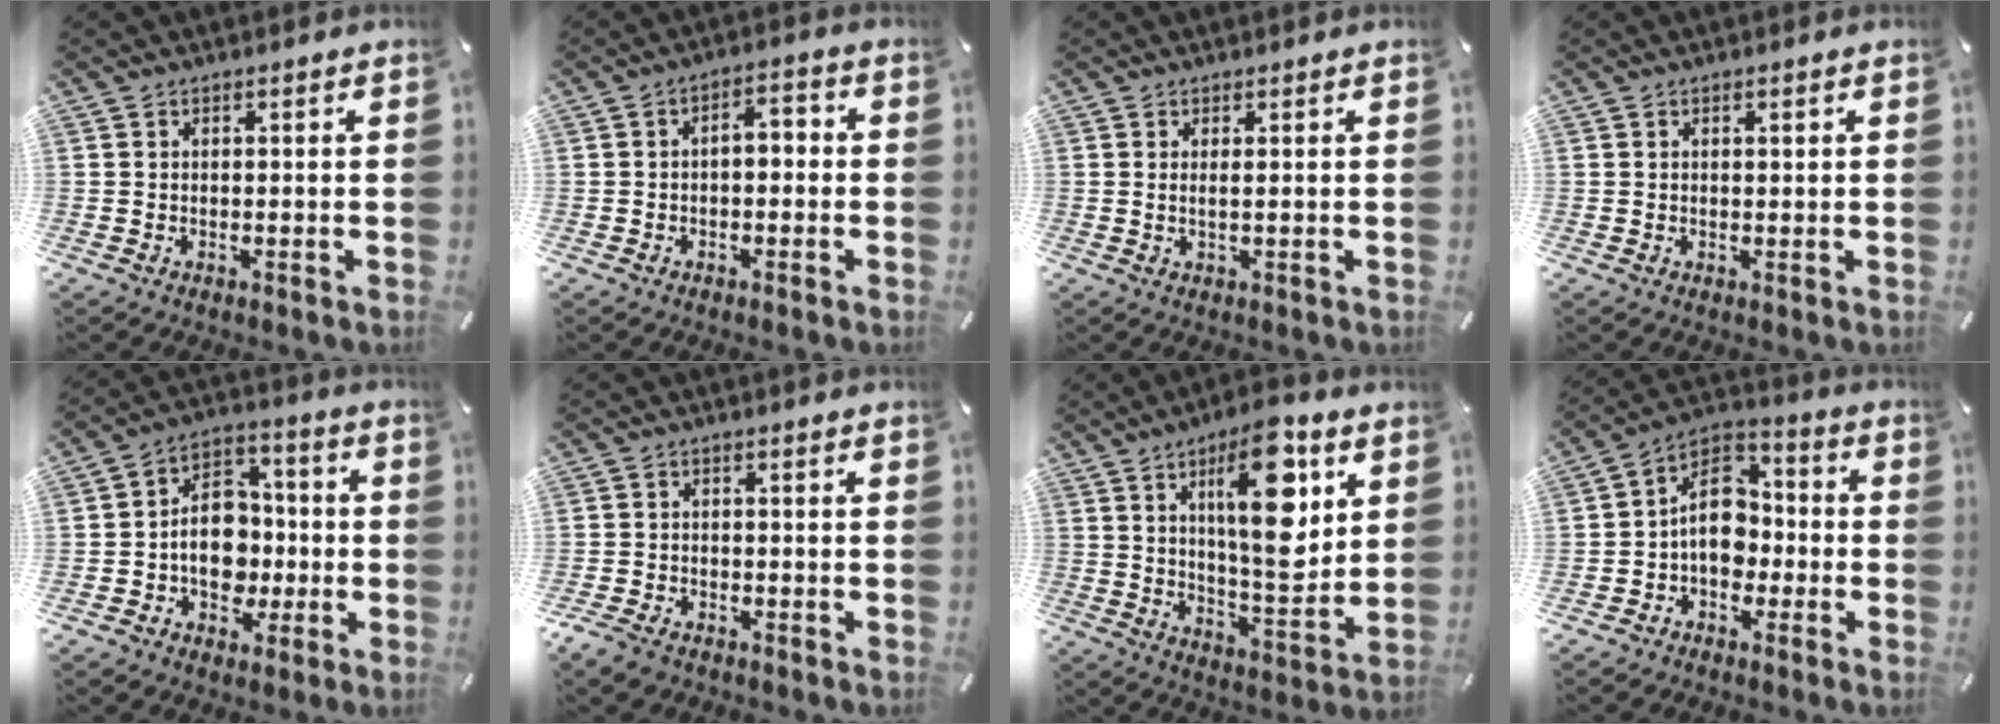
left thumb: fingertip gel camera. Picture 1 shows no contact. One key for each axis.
{"total": 3.9, "fx": -1.9, "fy": 2.1, "fz": 2.6, "tx": -0.046, "ty": 0.022, "tz": -0.039}
{"total": 1.6, "fx": 0.3, "fy": 0.1, "fz": 1.6, "tx": -0.032, "ty": -0.003, "tz": 0.006}
{"total": 0.9, "fx": 0.3, "fy": 0.4, "fz": 0.8, "tx": -0.007, "ty": 0.000, "tz": 0.003}
{"total": 12.5, "fx": -2.8, "fy": 10.1, "fz": 6.8, "tx": -0.105, "ty": 0.023, "tz": -0.045}
{"total": 3.1, "fx": -2.4, "fy": 1.7, "fz": 0.9, "tx": -0.034, "ty": 0.009, "tz": -0.052}
{"total": 19.2, "fx": 7.1, "fy": 7.3, "fz": 16.3, "tx": -0.266, "ty": -0.029, "tz": 0.104}
{"total": 11.7, "fx": -2.1, "fy": 9.1, "fz": 7.0, "tx": -0.133, "ty": 0.016, "tz": -0.038}